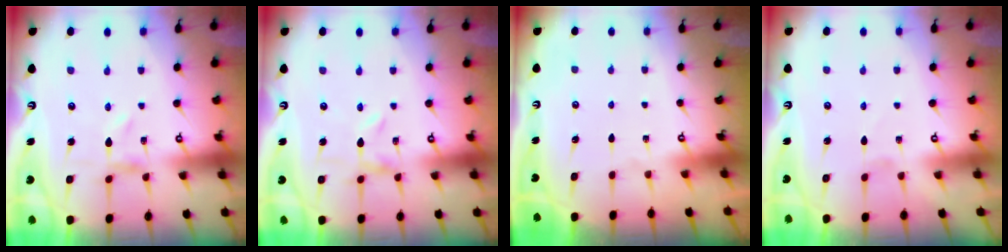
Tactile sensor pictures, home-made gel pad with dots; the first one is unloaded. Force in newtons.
{"total": 0.0}
{"total": 0.0}
{"total": 1.3, "press": 1.3, "slide": 0.1}